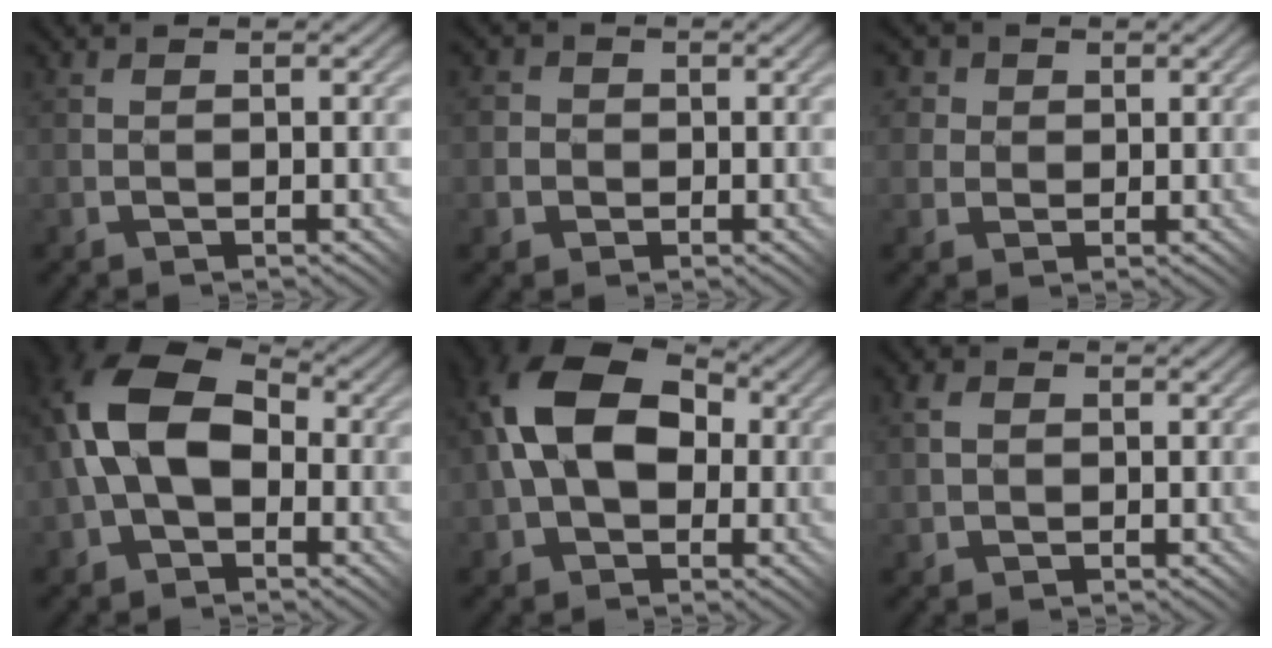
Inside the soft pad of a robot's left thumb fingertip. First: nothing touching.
{"total": 4.4, "force": [-0.1, 4.4, 0.5], "torque": [-0.016, 0.017, -0.032]}
{"total": 5.4, "force": [2.5, 4.5, 1.3], "torque": [-0.049, 0.019, 0.035]}
{"total": 12.3, "force": [0.0, 8.1, 9.2], "torque": [-0.191, 0.014, -0.013]}
{"total": 13.6, "force": [1.4, 9.2, 9.9], "torque": [-0.186, 0.014, 0.017]}
{"total": 2.1, "force": [0.7, 1.7, 1.0], "torque": [-0.024, 0.002, 0.012]}